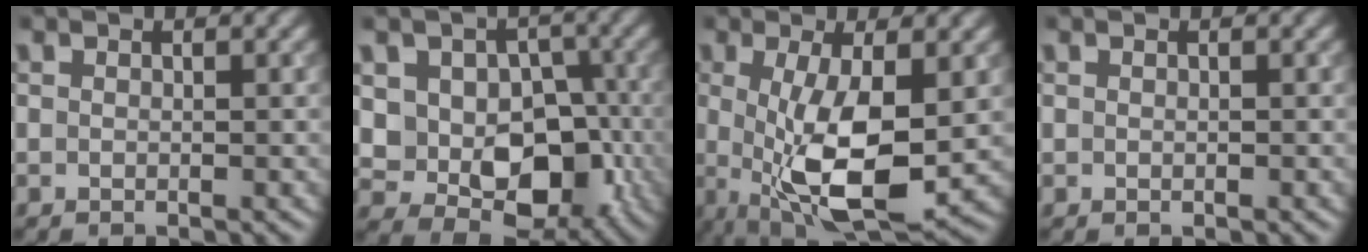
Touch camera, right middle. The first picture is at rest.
{"total": 8.3, "force": [-0.9, 6.4, 5.2], "torque": [-0.051, -0.001, -0.023]}
{"total": 9.7, "force": [-0.8, 3.6, 8.9], "torque": [-0.174, -0.025, -0.004]}
{"total": 0.0}